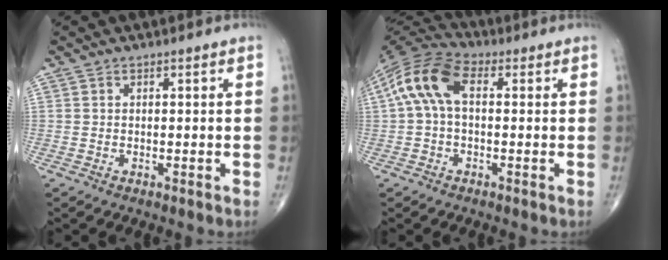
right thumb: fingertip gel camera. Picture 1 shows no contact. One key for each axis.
{"total": 11.2, "fx": 1.4, "fy": 6.5, "fz": 9.0, "tx": -0.183, "ty": 0.034, "tz": 0.015}